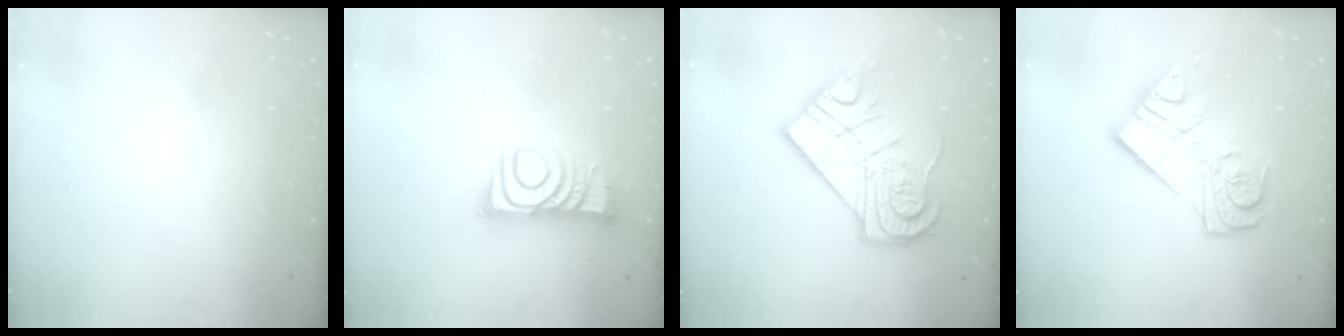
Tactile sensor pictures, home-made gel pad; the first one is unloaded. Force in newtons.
{"total": 10.2, "press": 10.2, "slide": 0.4}
{"total": 18.2, "press": 18.1, "slide": 1.2}
{"total": 16.3, "press": 16.2, "slide": 1.4}